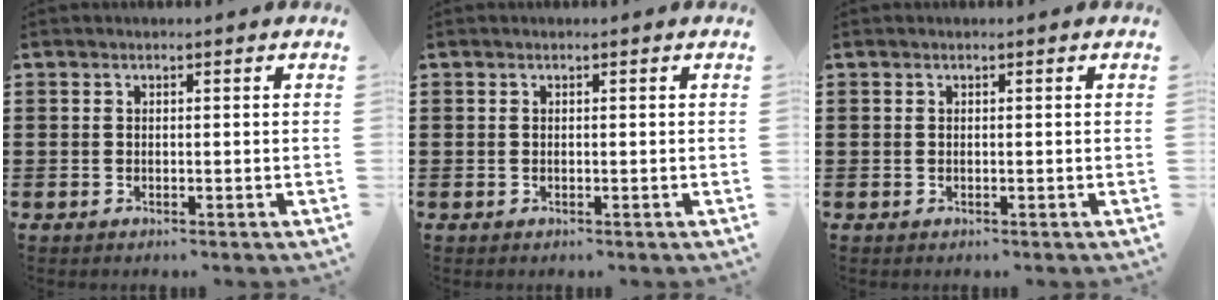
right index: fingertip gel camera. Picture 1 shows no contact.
{"total": 0.0}
{"total": 0.0}